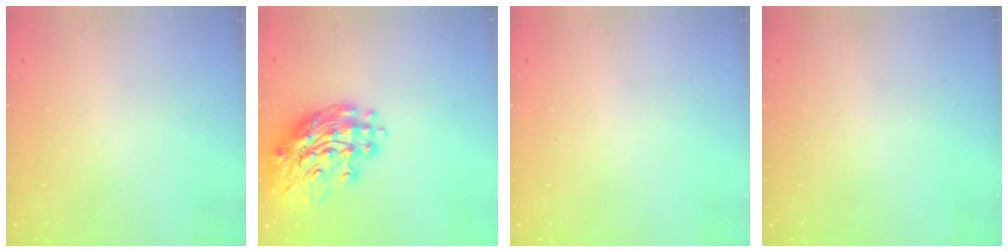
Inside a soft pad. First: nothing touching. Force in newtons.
{"total": 16.6, "press": 16.5, "slide": 1.7}
{"total": 0.0}
{"total": 0.0}